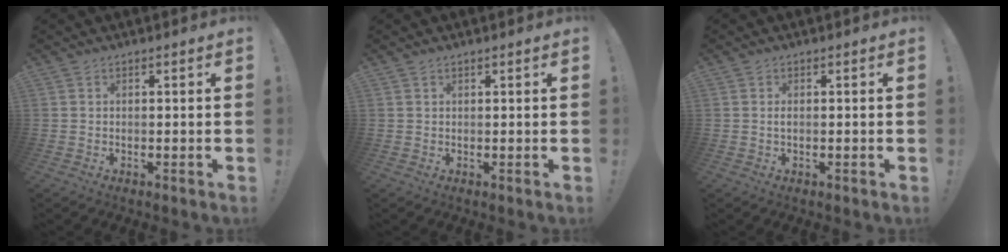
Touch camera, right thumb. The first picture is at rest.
{"total": 0.5, "force": [0.4, 0.1, 0.3], "torque": [0.000, -0.001, 0.007]}
{"total": 1.0, "force": [-0.3, 0.1, 0.9], "torque": [-0.024, 0.003, -0.004]}